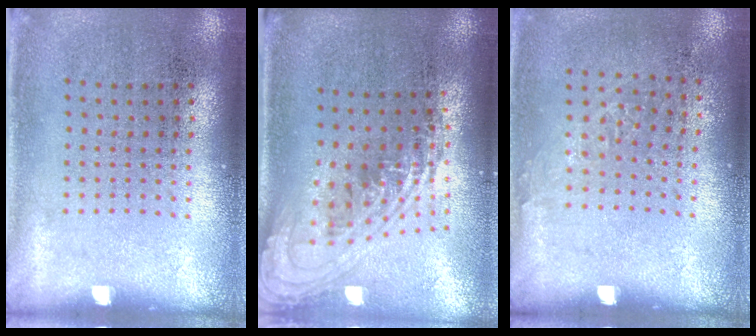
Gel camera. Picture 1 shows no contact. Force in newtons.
{"total": 2.4, "press": 1.7, "slide": 1.7}
{"total": 0.9, "press": 0.7, "slide": 0.5}